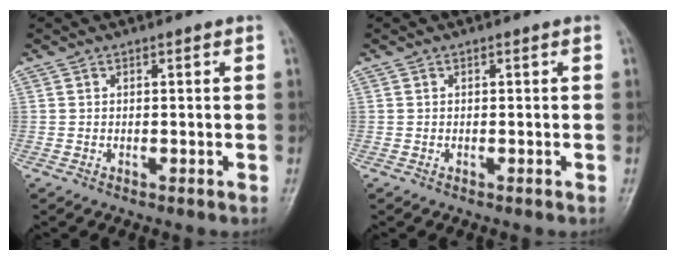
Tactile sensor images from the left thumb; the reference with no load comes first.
{"total": 0.0}